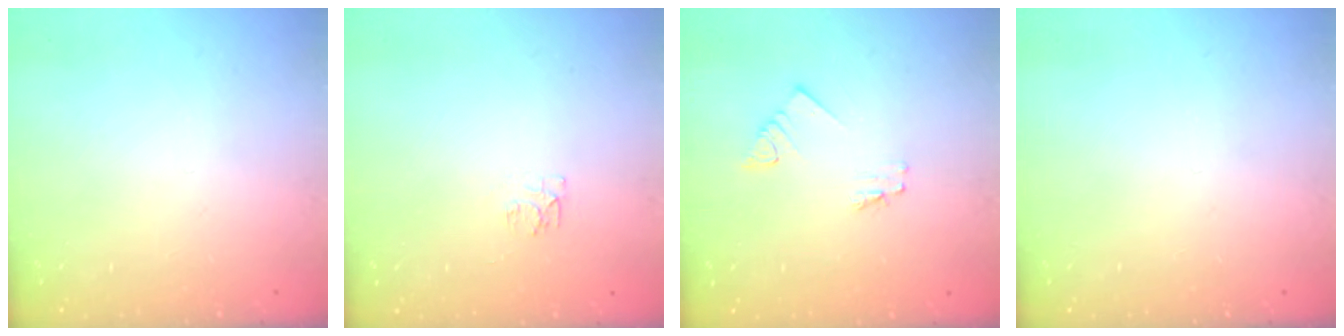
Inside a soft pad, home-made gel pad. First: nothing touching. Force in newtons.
{"total": 4.6, "press": 4.5, "slide": 0.5}
{"total": 1.2, "press": 1.2, "slide": 0.1}
{"total": 0.0}